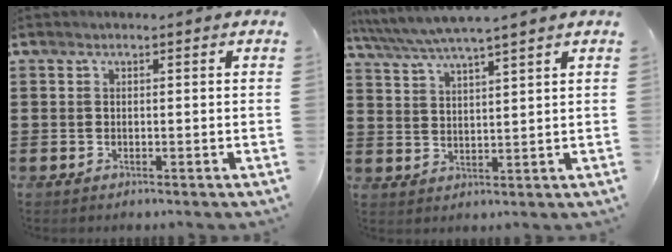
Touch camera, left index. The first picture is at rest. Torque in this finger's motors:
{"motor_torque": [1.08, -1.06, 0.71, 0.21]}